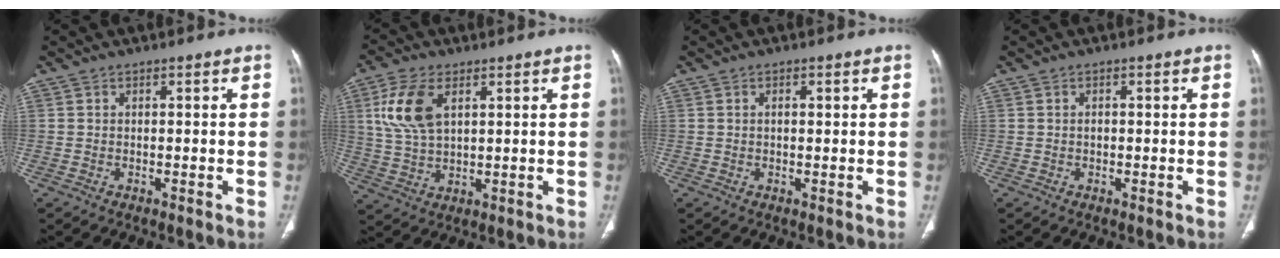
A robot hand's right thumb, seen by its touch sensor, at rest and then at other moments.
{"total": 9.8, "force": [3.5, 5.3, 7.5], "torque": [-0.162, -0.006, 0.072]}
{"total": 1.0, "force": [0.3, 0.4, 0.8], "torque": [-0.020, 0.002, 0.004]}
{"total": 0.5, "force": [-0.1, 0.4, 0.3], "torque": [-0.004, 0.002, -0.003]}